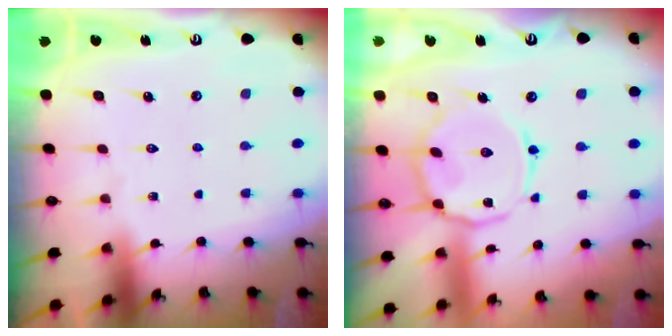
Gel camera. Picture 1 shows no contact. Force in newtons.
{"total": 12.6, "press": 12.6, "slide": 1.0}